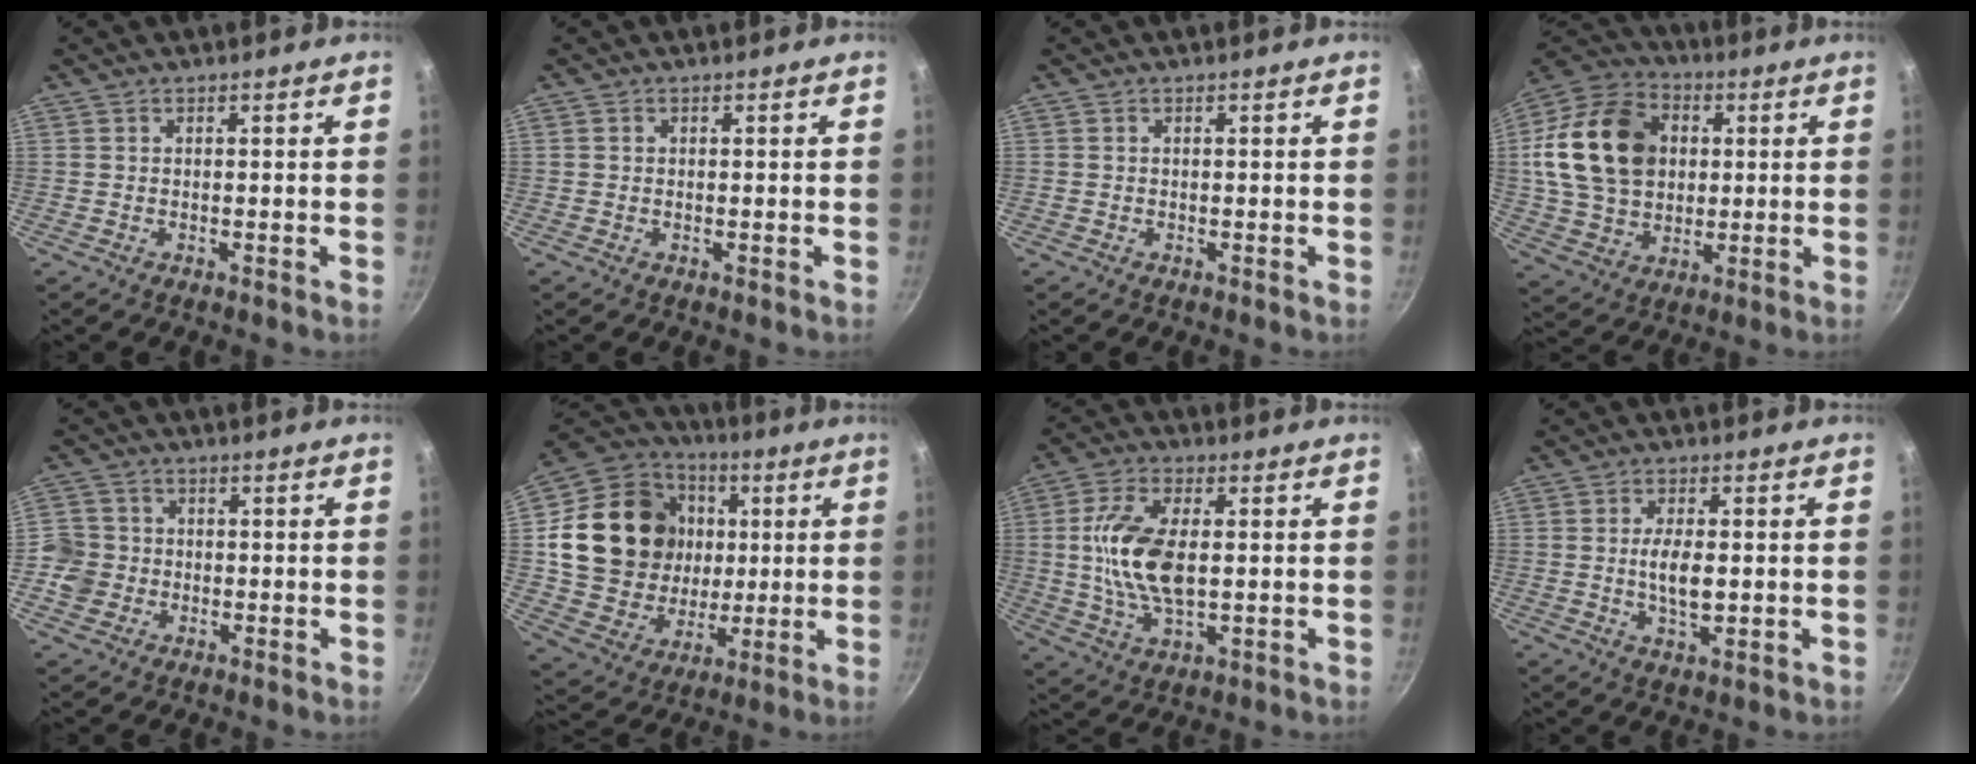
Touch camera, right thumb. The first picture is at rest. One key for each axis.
{"total": 0.0}
{"total": 0.0}
{"total": 20.9, "fx": 3.4, "fy": 15.7, "fz": 13.4, "tx": -0.221, "ty": 0.014, "tz": 0.059}
{"total": 5.8, "fx": -1.4, "fy": 5.4, "fz": 1.5, "tx": -0.001, "ty": 0.016, "tz": -0.039}
{"total": 23.9, "fx": 3.3, "fy": 19.8, "fz": 13.0, "tx": -0.213, "ty": 0.016, "tz": 0.068}
{"total": 12.8, "fx": 0.8, "fy": 6.4, "fz": 11.1, "tx": -0.213, "ty": 0.006, "tz": 0.013}
{"total": 6.0, "fx": -0.2, "fy": 2.6, "fz": 5.4, "tx": -0.096, "ty": 0.000, "tz": -0.004}